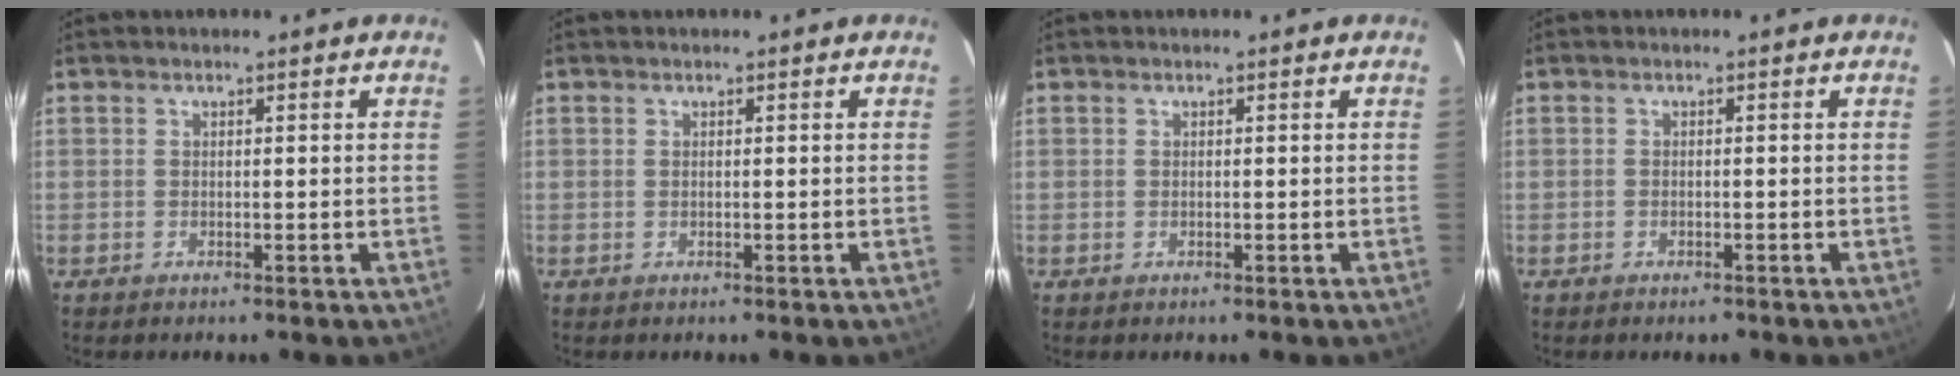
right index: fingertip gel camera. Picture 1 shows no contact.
{"total": 0.0}
{"total": 0.5, "force": [-0.3, 0.4, -0.1], "torque": [0.001, -0.001, -0.006]}
{"total": 1.6, "force": [-1.3, 0.8, 0.5], "torque": [-0.015, -0.003, -0.020]}